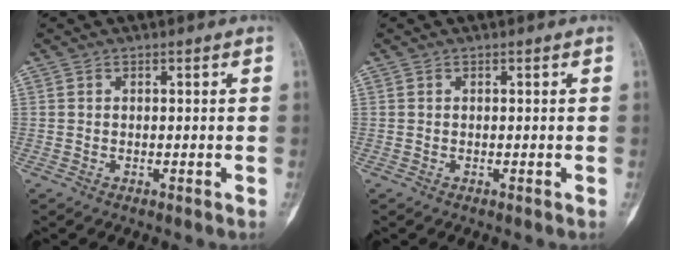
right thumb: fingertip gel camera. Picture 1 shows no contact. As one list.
[{"total": 0.0}]